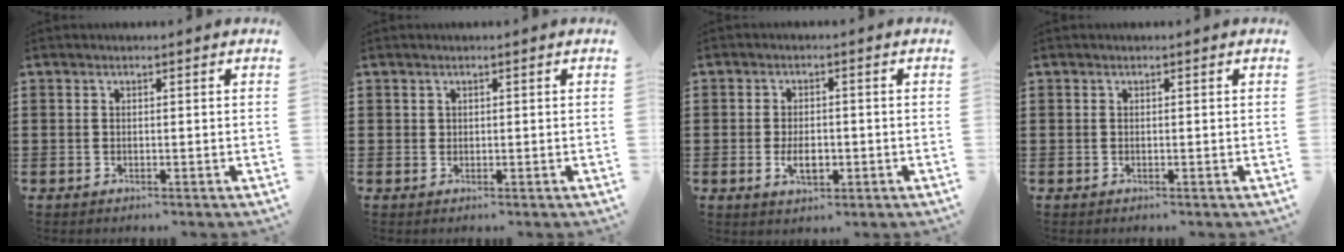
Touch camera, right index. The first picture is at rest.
{"total": 0.6, "force": [0.3, 0.5, 0.1], "torque": [-0.003, 0.003, 0.006]}
{"total": 4.0, "force": [-1.0, 2.1, 3.3], "torque": [-0.050, 0.001, -0.018]}
{"total": 0.0}